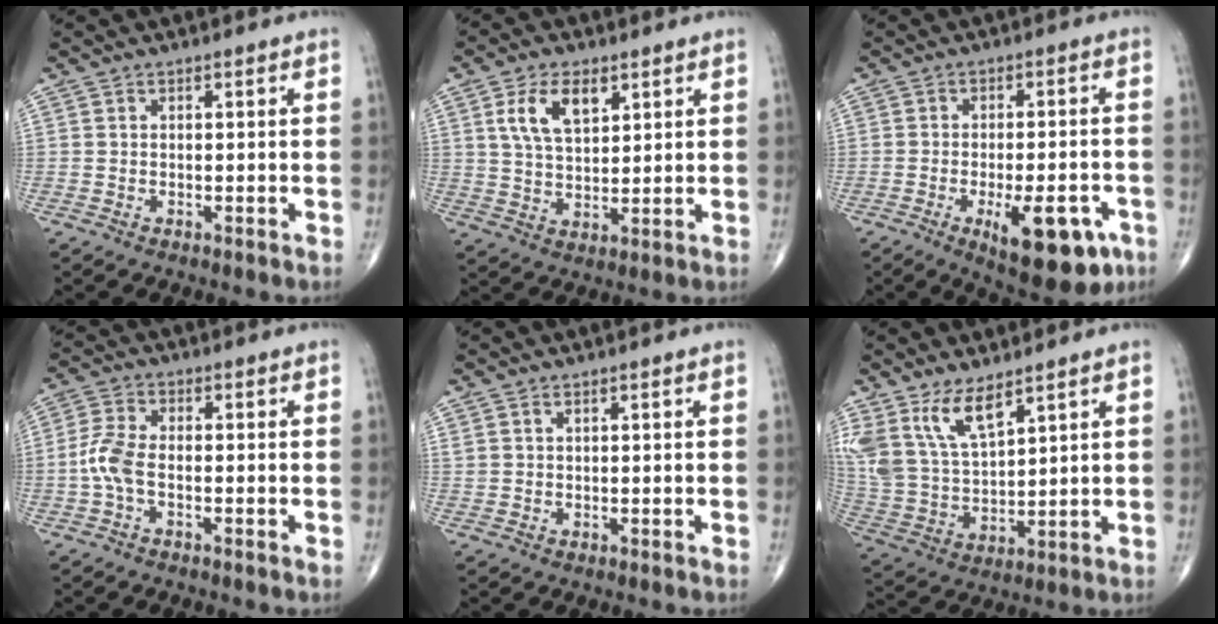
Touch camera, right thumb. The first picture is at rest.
{"total": 8.7, "force": [3.7, 4.6, 6.4], "torque": [-0.107, -0.014, 0.073]}
{"total": 13.9, "force": [-6.1, 5.5, 11.3], "torque": [-0.136, 0.013, -0.074]}
{"total": 5.0, "force": [-1.3, 2.3, 4.2], "torque": [-0.105, 0.013, -0.033]}
{"total": 0.9, "force": [0.7, 0.3, 0.5], "torque": [-0.008, 0.003, 0.016]}
{"total": 12.0, "force": [7.8, 5.0, 7.8], "torque": [-0.150, -0.033, 0.172]}